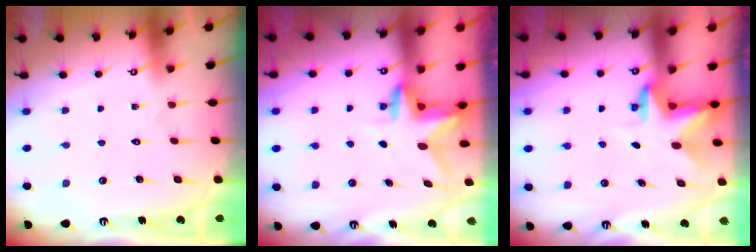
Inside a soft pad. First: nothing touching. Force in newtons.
{"total": 2.9, "press": 2.9, "slide": 0.3}
{"total": 2.8, "press": 2.8, "slide": 0.2}